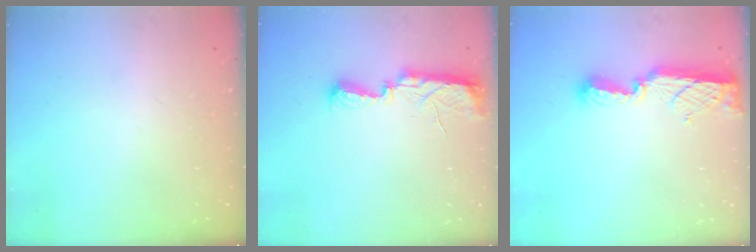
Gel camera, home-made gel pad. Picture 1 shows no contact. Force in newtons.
{"total": 8.5, "press": 8.3, "slide": 2.0}
{"total": 11.5, "press": 10.3, "slide": 5.0}